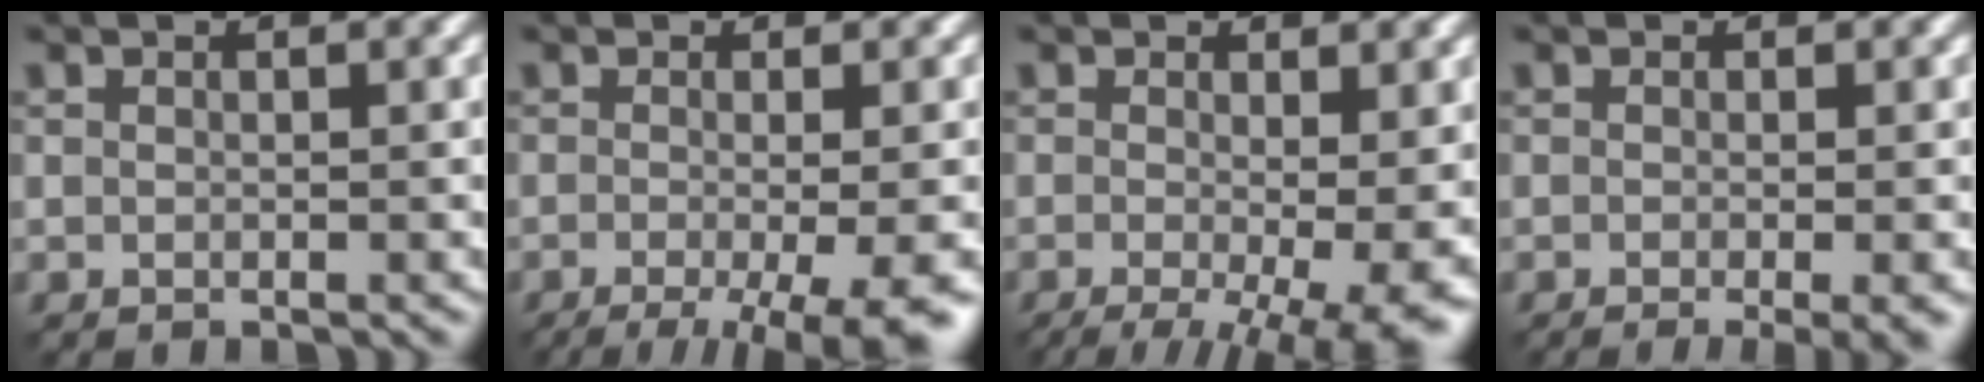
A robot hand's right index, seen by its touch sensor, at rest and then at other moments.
{"total": 9.3, "force": [-3.6, 3.1, 8.0], "torque": [-0.078, -0.009, -0.050]}
{"total": 10.6, "force": [-2.7, 3.9, 9.5], "torque": [-0.128, -0.022, -0.024]}
{"total": 3.8, "force": [-1.3, 1.2, 3.4], "torque": [-0.035, -0.012, -0.013]}